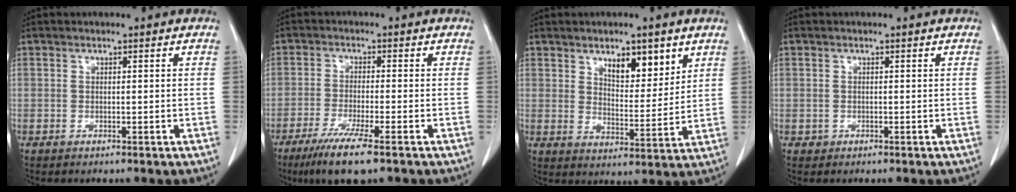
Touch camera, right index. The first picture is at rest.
{"total": 8.0, "force": [-5.3, 0.3, 6.1], "torque": [-0.111, -0.022, -0.088]}
{"total": 7.6, "force": [4.6, 2.9, 5.4], "torque": [-0.079, -0.007, 0.075]}
{"total": 0.6, "force": [-0.1, 0.6, 0.0], "torque": [0.003, 0.005, -0.004]}